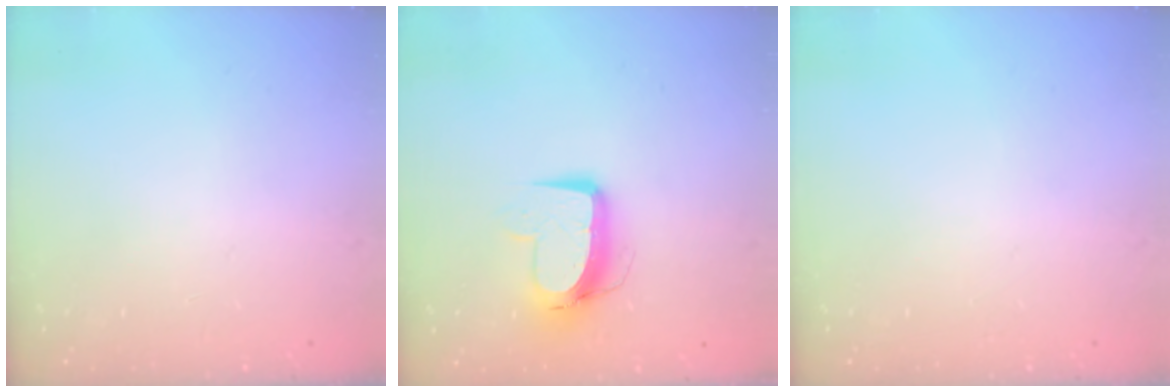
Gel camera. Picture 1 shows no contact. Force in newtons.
{"total": 10.5, "press": 10.5, "slide": 0.7}
{"total": 0.0}